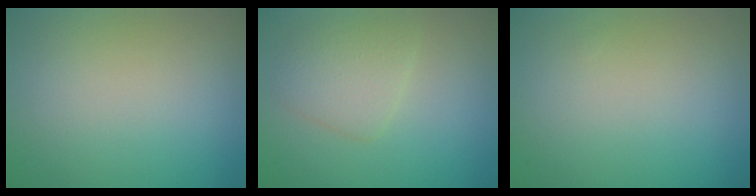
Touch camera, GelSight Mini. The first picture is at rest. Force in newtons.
{"total": 3.0, "press": 3.0, "slide": 0.1}
{"total": 0.0}